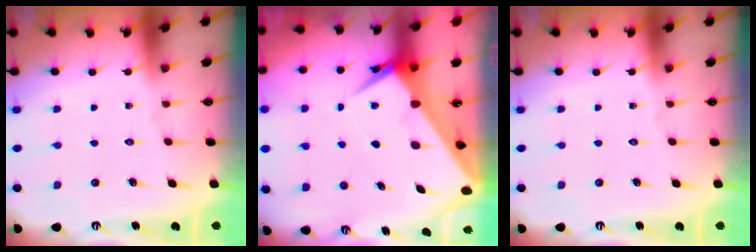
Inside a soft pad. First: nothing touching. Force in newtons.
{"total": 7.1, "press": 7.1, "slide": 0.5}
{"total": 0.0}